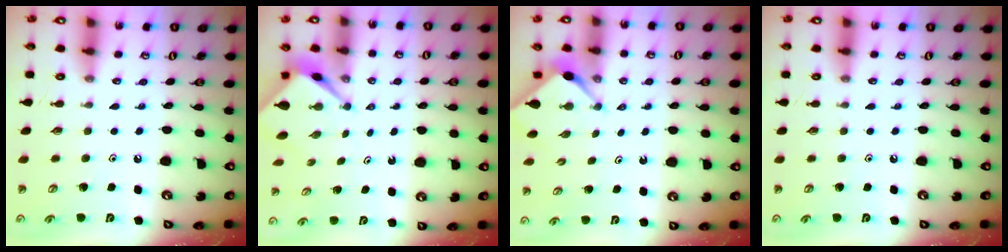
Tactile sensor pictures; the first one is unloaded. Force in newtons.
{"total": 2.5, "press": 2.5, "slide": 0.2}
{"total": 3.1, "press": 3.1, "slide": 0.4}
{"total": 0.0}